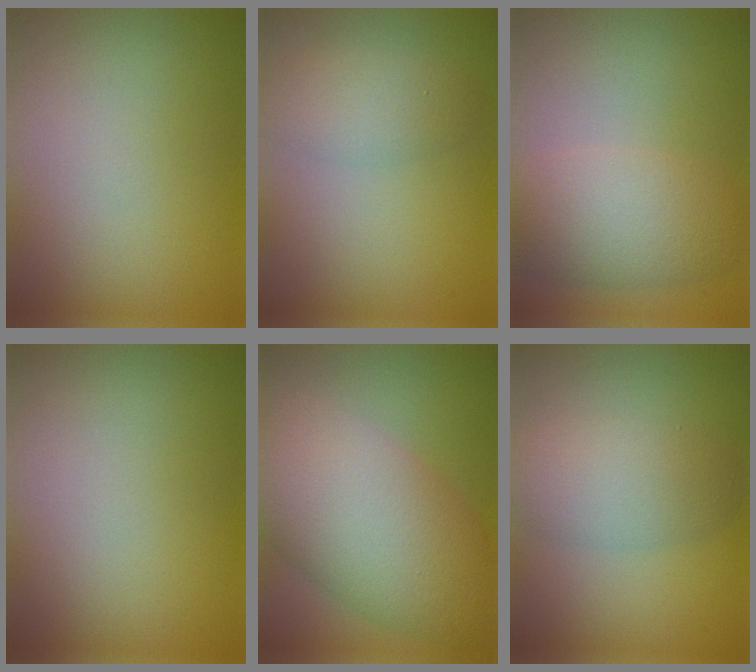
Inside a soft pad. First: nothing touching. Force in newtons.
{"total": 1.8, "press": 1.8, "slide": 0.2}
{"total": 5.7, "press": 5.7, "slide": 0.2}
{"total": 0.0}
{"total": 11.2, "press": 11.2, "slide": 0.5}
{"total": 4.4, "press": 4.4, "slide": 0.2}